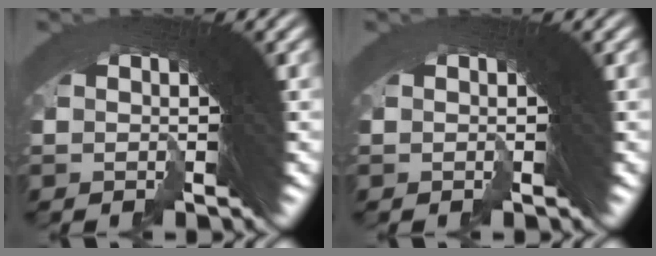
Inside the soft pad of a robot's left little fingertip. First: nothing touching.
{"total": 0.0}